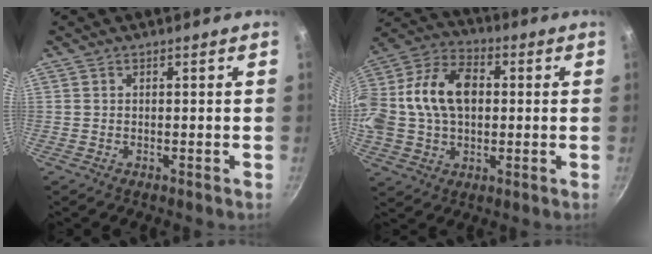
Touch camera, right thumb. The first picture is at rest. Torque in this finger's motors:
{"motor_torque": [2.49, 2.51, 0.26, -0.18, 0.19]}